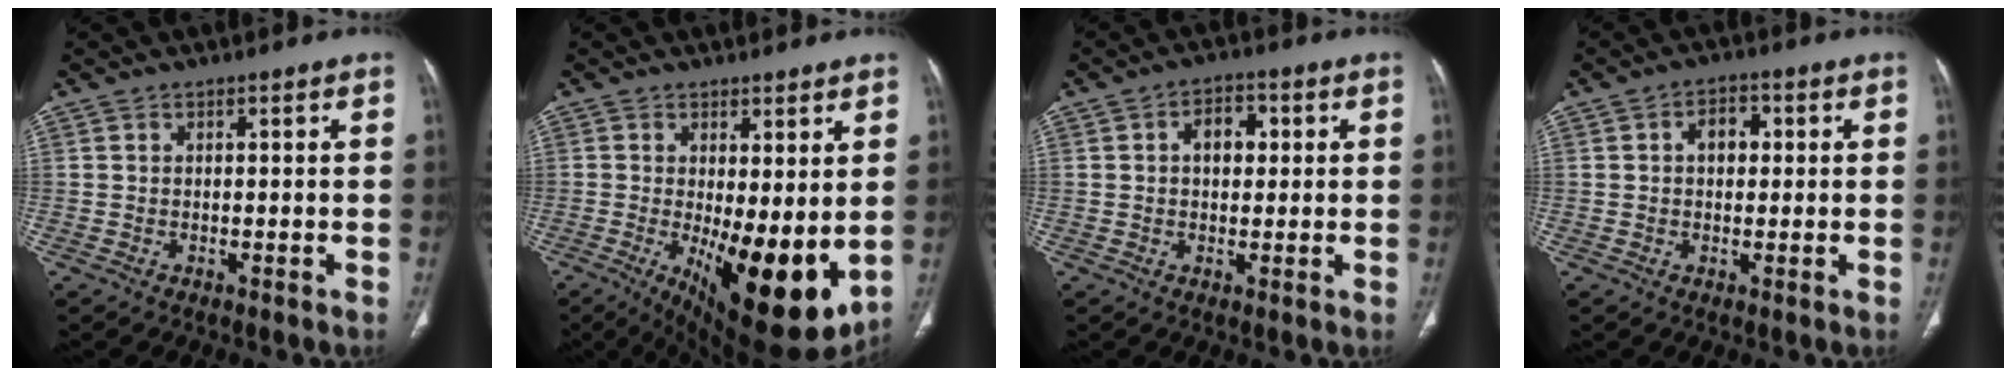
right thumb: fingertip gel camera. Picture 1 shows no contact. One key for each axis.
{"total": 16.0, "fx": -1.9, "fy": 6.0, "fz": 14.8, "tx": -0.219, "ty": -0.039, "tz": -0.006}
{"total": 5.5, "fx": 1.1, "fy": 3.6, "fz": 4.0, "tx": -0.046, "ty": 0.009, "tz": 0.013}
{"total": 3.5, "fx": 0.7, "fy": 2.3, "fz": 2.6, "tx": -0.034, "ty": 0.007, "tz": 0.010}